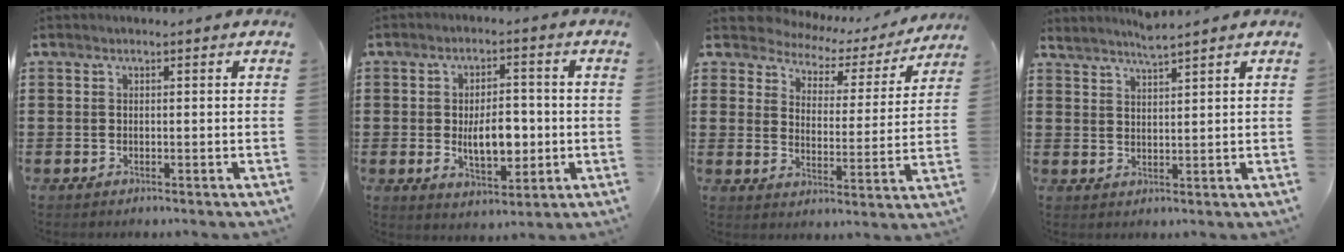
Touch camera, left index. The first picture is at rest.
{"total": 7.4, "force": [-0.7, 4.0, 6.2], "torque": [-0.089, 0.000, -0.017]}
{"total": 4.0, "force": [3.8, 1.4, 0.5], "torque": [-0.037, -0.028, 0.058]}
{"total": 2.9, "force": [2.8, -0.5, 0.5], "torque": [-0.015, -0.007, 0.054]}